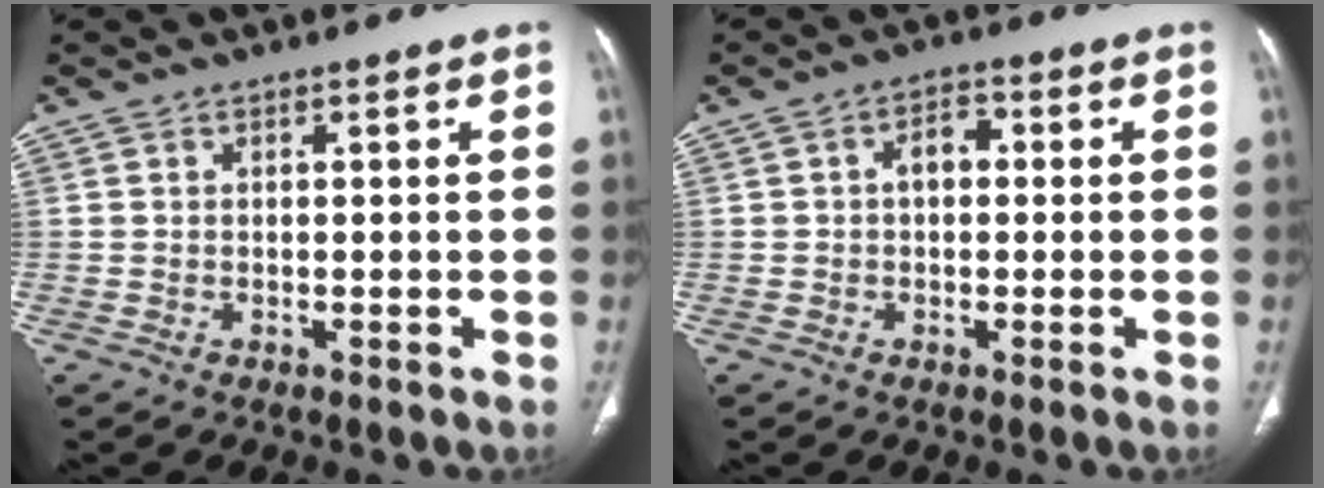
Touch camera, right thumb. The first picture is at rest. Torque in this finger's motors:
{"motor_torque": [0.32, 1.35, 0.60, 0.38, 0.00]}